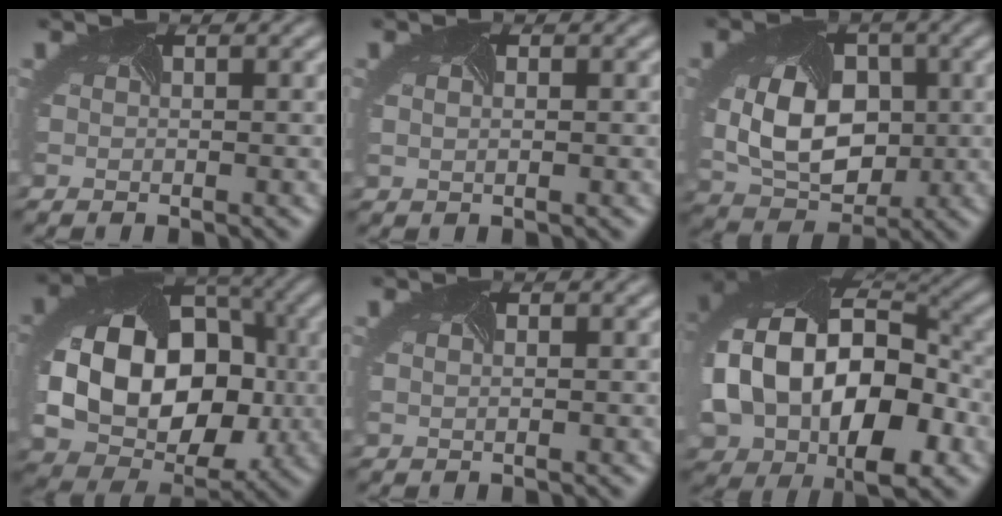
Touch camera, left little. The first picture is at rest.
{"total": 2.4, "force": [0.7, 1.6, 1.6], "torque": [-0.010, 0.014, -0.009]}
{"total": 8.6, "force": [-0.3, 6.3, 5.9], "torque": [-0.119, -0.018, 0.008]}
{"total": 15.7, "force": [-0.5, 12.0, 10.1], "torque": [-0.179, -0.025, 0.007]}
{"total": 2.0, "force": [0.6, 1.4, 1.3], "torque": [-0.009, 0.010, -0.008]}
{"total": 16.3, "force": [-0.4, 10.9, 12.2], "torque": [-0.242, -0.016, 0.002]}